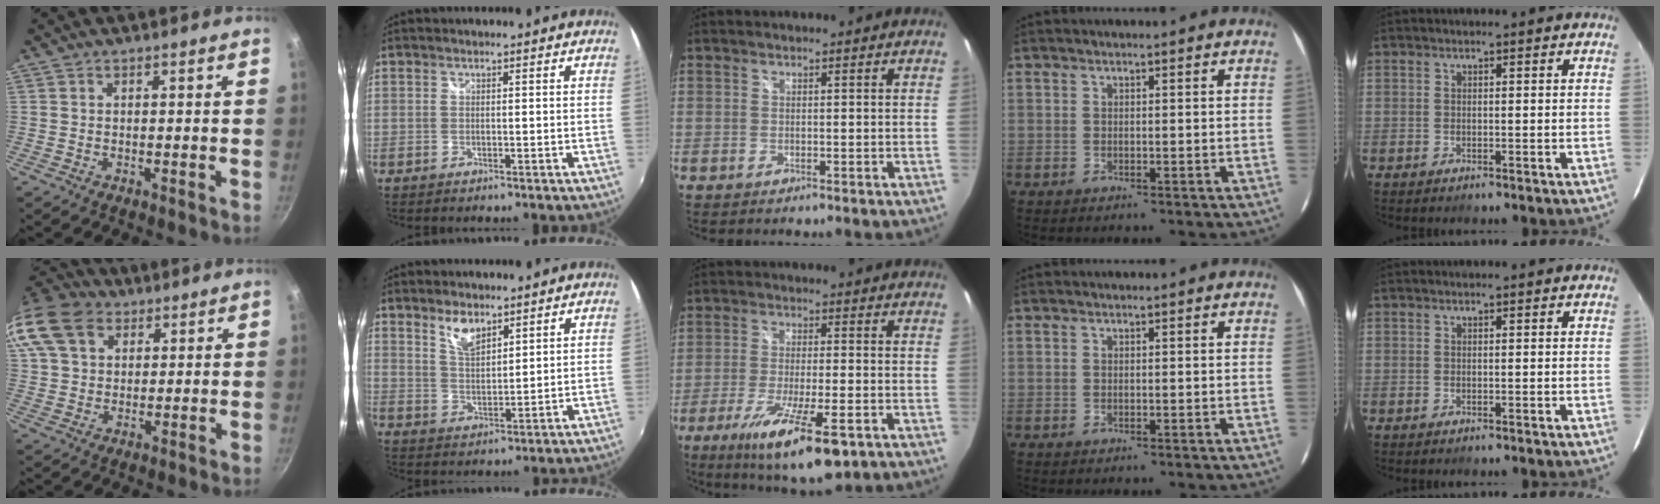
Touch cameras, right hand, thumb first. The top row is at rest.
{"thumb": {"total": 19.4, "force": [8.5, 14.1, 10.4], "torque": [-0.237, 0.032, 0.153]}, "index": {"total": 5.2, "force": [3.8, 2.0, 3.0], "torque": [-0.051, -0.002, 0.072]}, "middle": {"total": 15.2, "force": [-8.5, 3.4, 12.2], "torque": [-0.229, -0.051, -0.139]}}